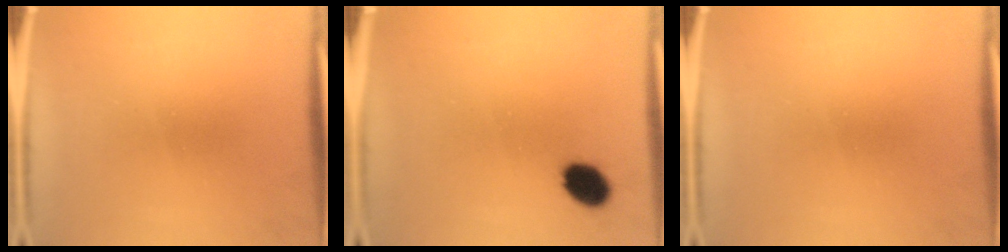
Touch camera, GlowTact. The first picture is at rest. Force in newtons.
{"total": 5.5}
{"total": 0.0}